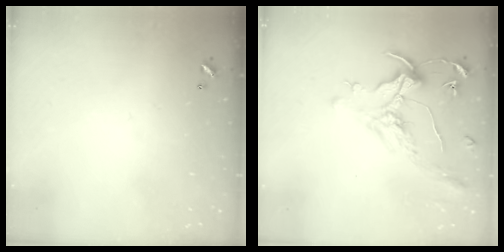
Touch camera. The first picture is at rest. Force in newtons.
{"total": 1.6, "press": 1.4, "slide": 0.7}